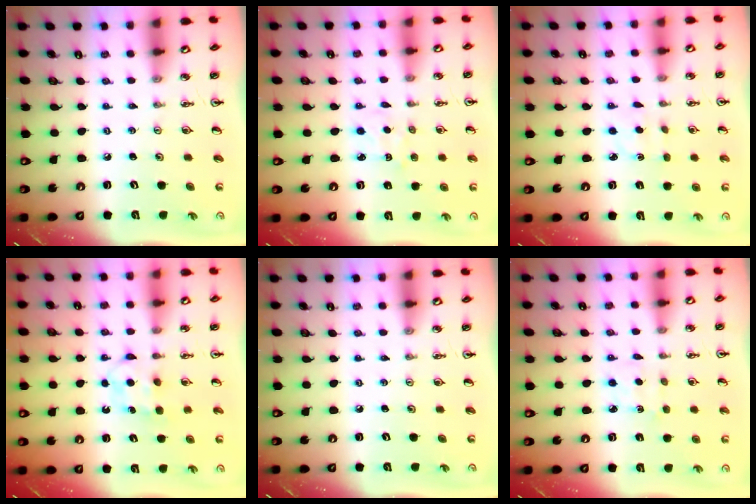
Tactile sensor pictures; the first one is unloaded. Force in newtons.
{"total": 3.6, "press": 3.6, "slide": 0.5}
{"total": 1.7, "press": 1.6, "slide": 0.6}
{"total": 5.3, "press": 5.3, "slide": 0.7}
{"total": 0.0}
{"total": 3.4, "press": 3.4, "slide": 0.5}